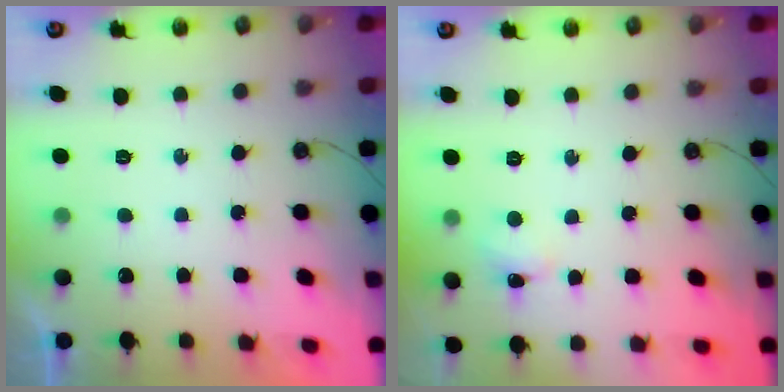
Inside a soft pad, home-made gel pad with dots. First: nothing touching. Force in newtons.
{"total": 2.4, "press": 2.3, "slide": 0.5}